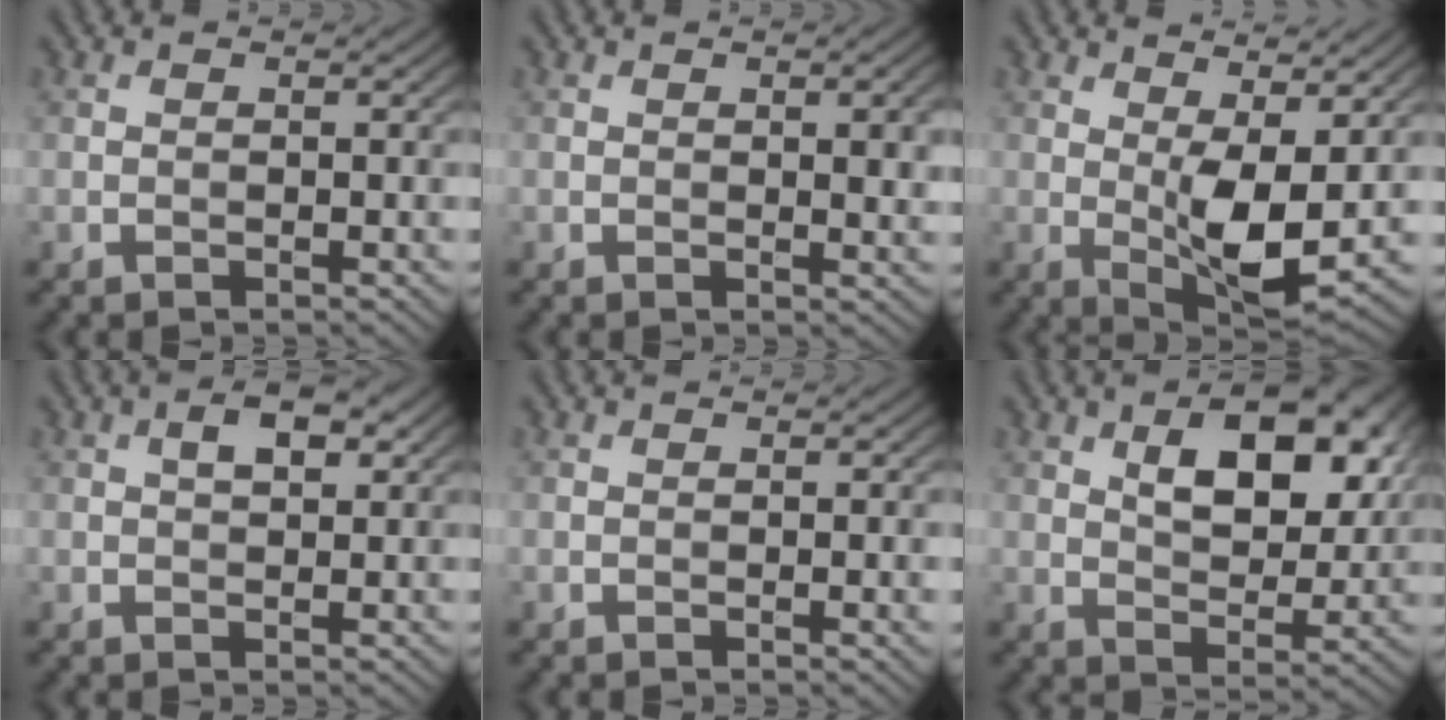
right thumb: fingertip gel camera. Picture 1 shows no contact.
{"total": 3.2, "force": [0.5, 1.1, 3.0], "torque": [-0.044, -0.001, 0.011]}
{"total": 7.5, "force": [0.8, 2.6, 7.0], "torque": [-0.129, -0.006, 0.018]}
{"total": 3.5, "force": [1.3, 1.6, 2.8], "torque": [-0.045, 0.006, 0.019]}
{"total": 1.1, "force": [0.0, 0.2, 1.1], "torque": [-0.015, -0.002, 0.000]}
{"total": 11.1, "force": [4.2, 5.9, 8.5], "torque": [-0.126, 0.001, 0.070]}